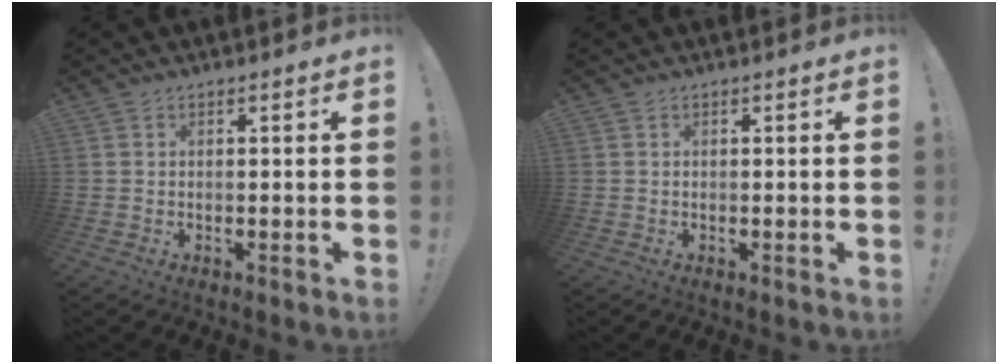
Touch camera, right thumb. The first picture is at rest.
{"total": 0.0}